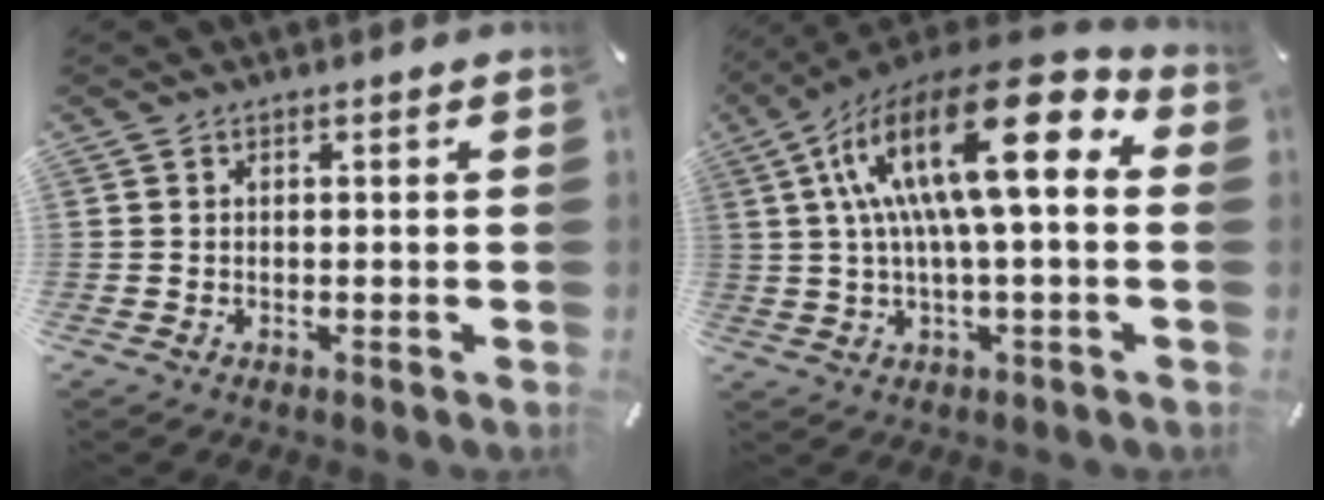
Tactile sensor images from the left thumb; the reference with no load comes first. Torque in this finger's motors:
{"motor_torque": [0.38, 2.77, 2.77, 0.00, 1.04]}